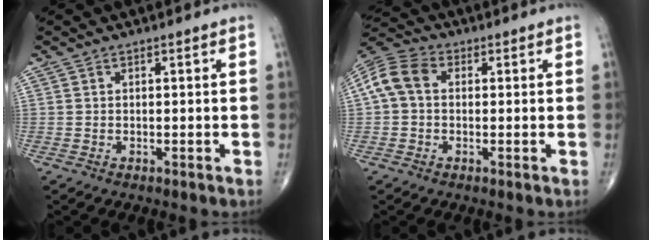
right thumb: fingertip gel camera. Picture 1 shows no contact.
{"total": 7.9, "force": [0.7, 5.7, 5.4], "torque": [-0.110, 0.029, 0.003]}